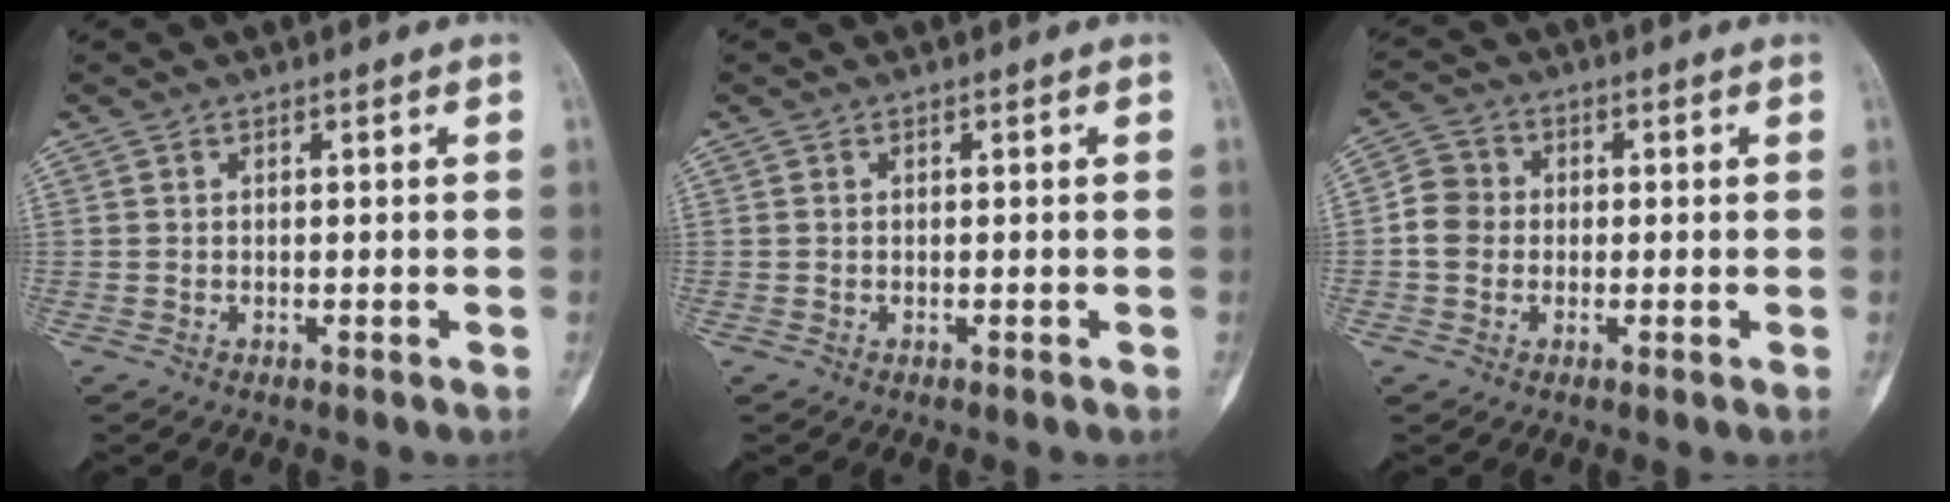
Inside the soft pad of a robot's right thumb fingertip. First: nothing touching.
{"total": 0.0}
{"total": 5.4, "force": [-0.6, 4.8, 2.4], "torque": [-0.030, 0.015, -0.021]}